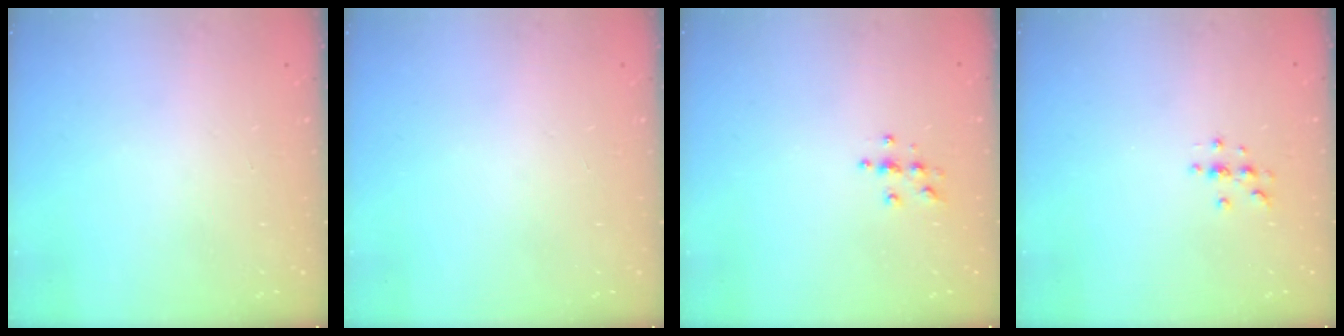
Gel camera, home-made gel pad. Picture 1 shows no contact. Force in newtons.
{"total": 0.0}
{"total": 4.0, "press": 4.0, "slide": 0.4}
{"total": 3.0, "press": 3.0, "slide": 0.4}